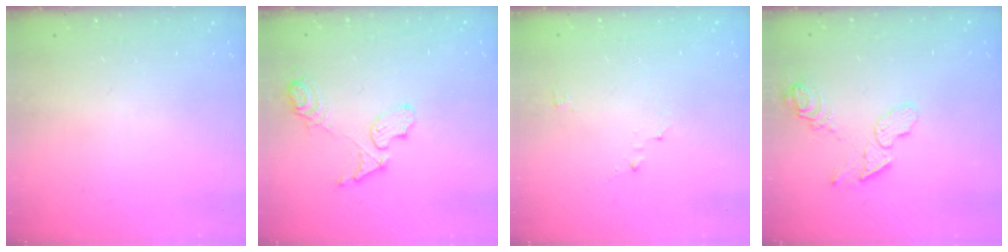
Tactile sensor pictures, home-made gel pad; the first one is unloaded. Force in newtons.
{"total": 7.9, "press": 7.9, "slide": 0.4}
{"total": 2.4, "press": 2.4, "slide": 0.3}
{"total": 14.0, "press": 10.1, "slide": 9.7}